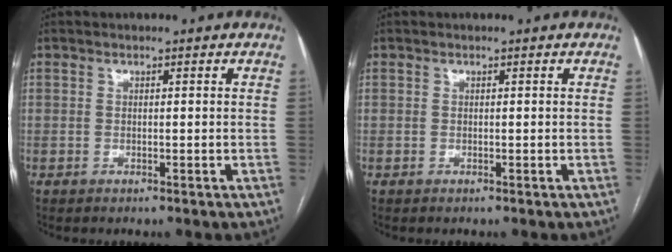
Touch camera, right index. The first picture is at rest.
{"total": 0.0}